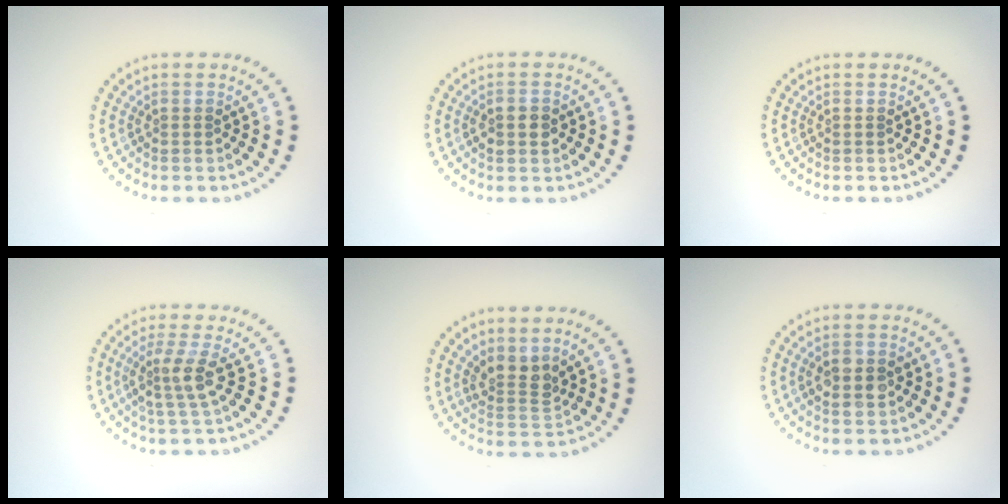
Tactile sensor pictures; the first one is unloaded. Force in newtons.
{"total": 1.5, "press": 1.4, "slide": 0.3}
{"total": 0.0}
{"total": 2.8, "press": 2.1, "slide": 1.8}
{"total": 2.6, "press": 2.0, "slide": 1.8}
{"total": 2.7, "press": 2.7, "slide": 0.2}